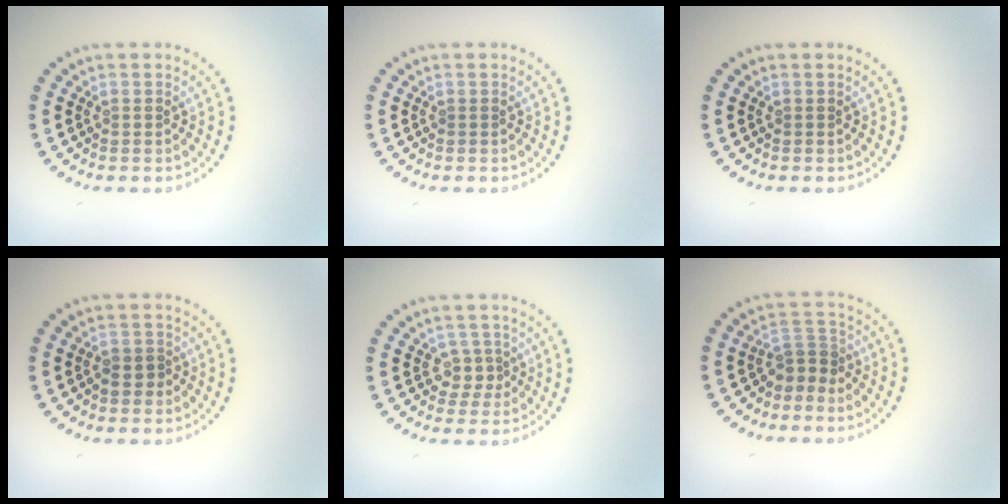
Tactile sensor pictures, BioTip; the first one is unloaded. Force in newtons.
{"total": 0.0}
{"total": 0.0}
{"total": 1.4, "press": 1.1, "slide": 0.8}
{"total": 1.7, "press": 1.3, "slide": 1.2}
{"total": 2.2, "press": 1.6, "slide": 1.5}